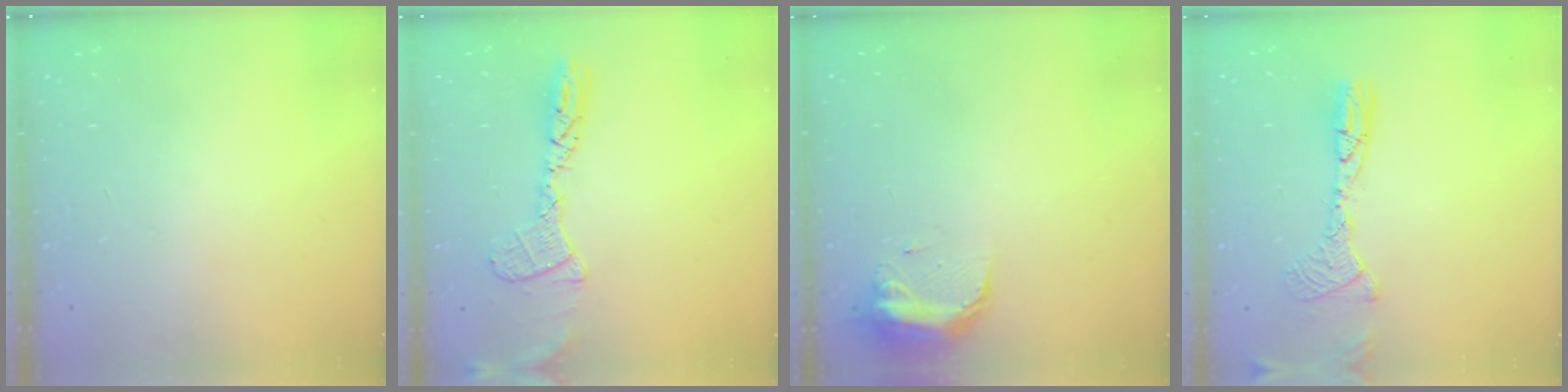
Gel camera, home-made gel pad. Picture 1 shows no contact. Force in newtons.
{"total": 12.1, "press": 12.0, "slide": 0.9}
{"total": 9.7, "press": 9.7, "slide": 0.7}
{"total": 11.9, "press": 11.6, "slide": 2.5}